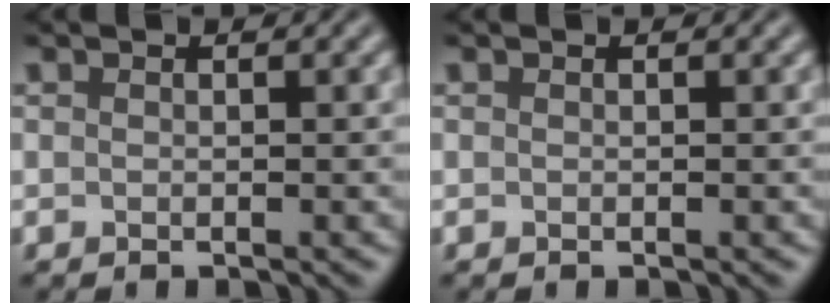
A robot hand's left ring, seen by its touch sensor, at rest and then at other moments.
{"total": 0.0}